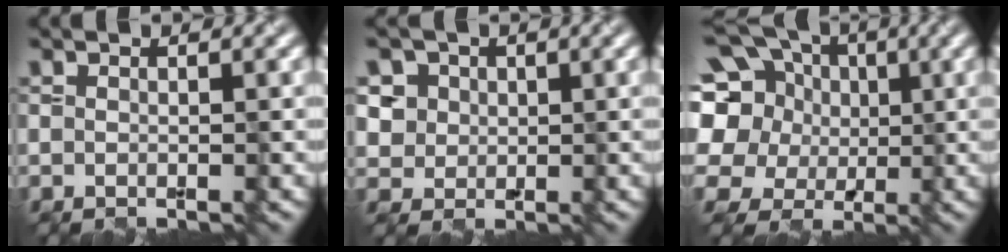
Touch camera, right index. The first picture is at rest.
{"total": 4.7, "force": [1.9, 4.0, 1.6], "torque": [-0.031, 0.009, 0.032]}
{"total": 14.7, "force": [4.2, 12.2, 7.1], "torque": [-0.187, 0.040, 0.049]}